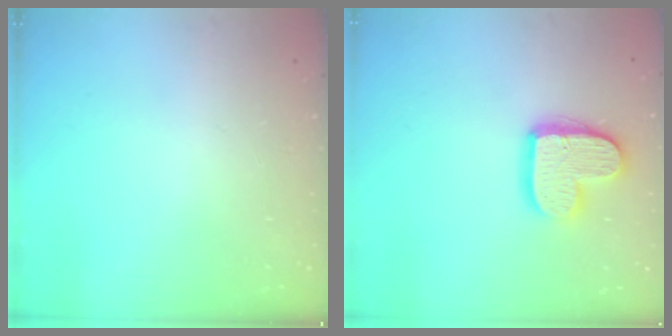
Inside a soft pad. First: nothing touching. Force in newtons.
{"total": 14.2, "press": 14.2, "slide": 1.1}